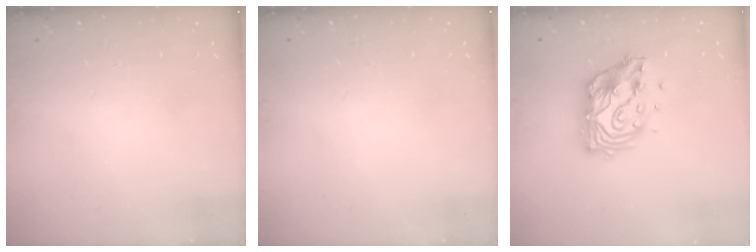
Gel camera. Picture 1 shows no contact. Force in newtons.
{"total": 0.0}
{"total": 13.0, "press": 13.0, "slide": 1.1}